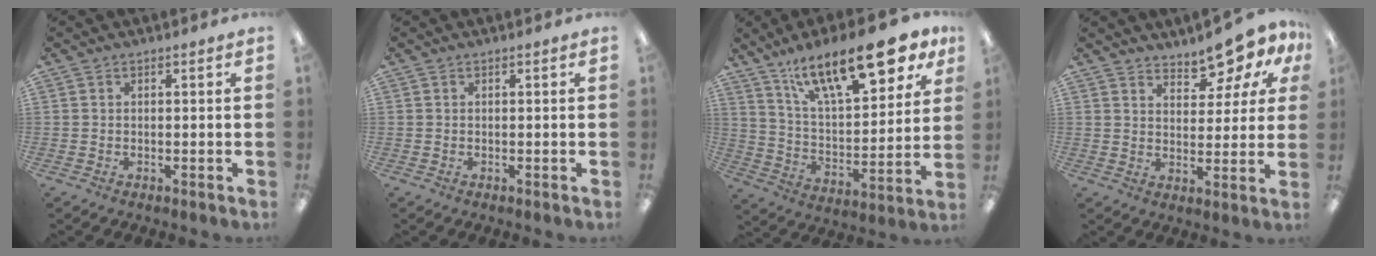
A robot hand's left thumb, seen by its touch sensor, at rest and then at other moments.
{"total": 0.0}
{"total": 21.7, "force": [14.6, 8.0, 14.1], "torque": [-0.215, -0.083, 0.243]}
{"total": 9.9, "force": [8.7, 3.4, 3.2], "torque": [-0.039, -0.071, 0.158]}